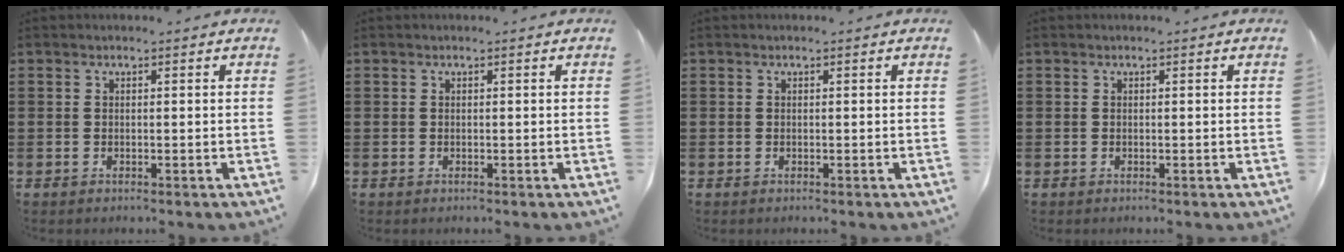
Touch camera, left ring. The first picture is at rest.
{"total": 0.0}
{"total": 0.0}
{"total": 0.0}